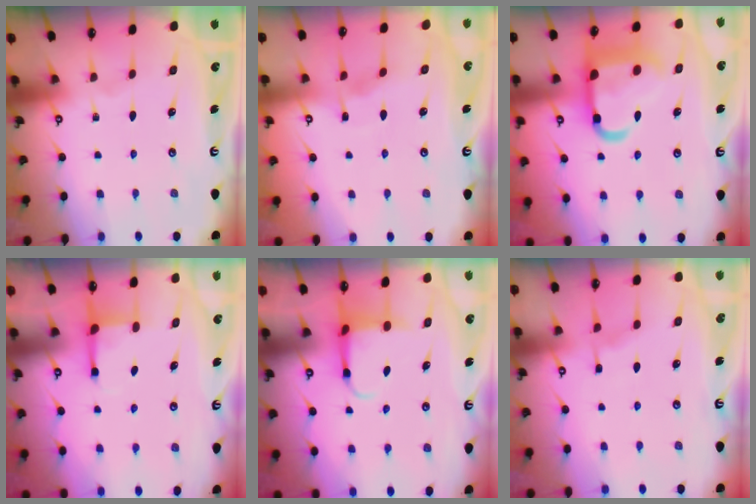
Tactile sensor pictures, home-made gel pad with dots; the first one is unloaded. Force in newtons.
{"total": 2.4, "press": 2.4, "slide": 0.3}
{"total": 15.1, "press": 15.1, "slide": 1.3}
{"total": 3.0, "press": 3.0, "slide": 0.4}
{"total": 4.2, "press": 4.1, "slide": 1.1}
{"total": 4.0, "press": 3.9, "slide": 0.5}